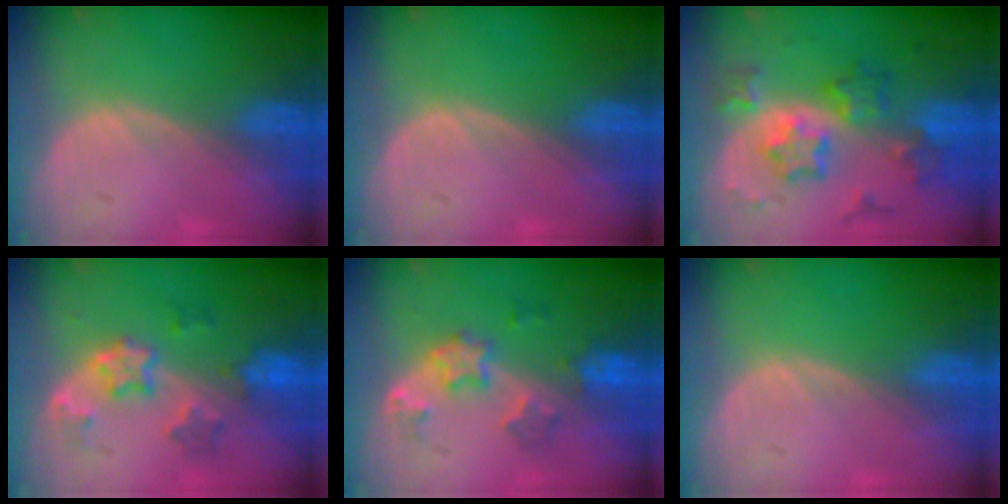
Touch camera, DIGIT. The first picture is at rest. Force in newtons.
{"total": 0.0}
{"total": 8.3, "press": 8.3, "slide": 0.6}
{"total": 6.1, "press": 6.0, "slide": 1.1}
{"total": 5.9, "press": 5.7, "slide": 1.8}
{"total": 0.0}